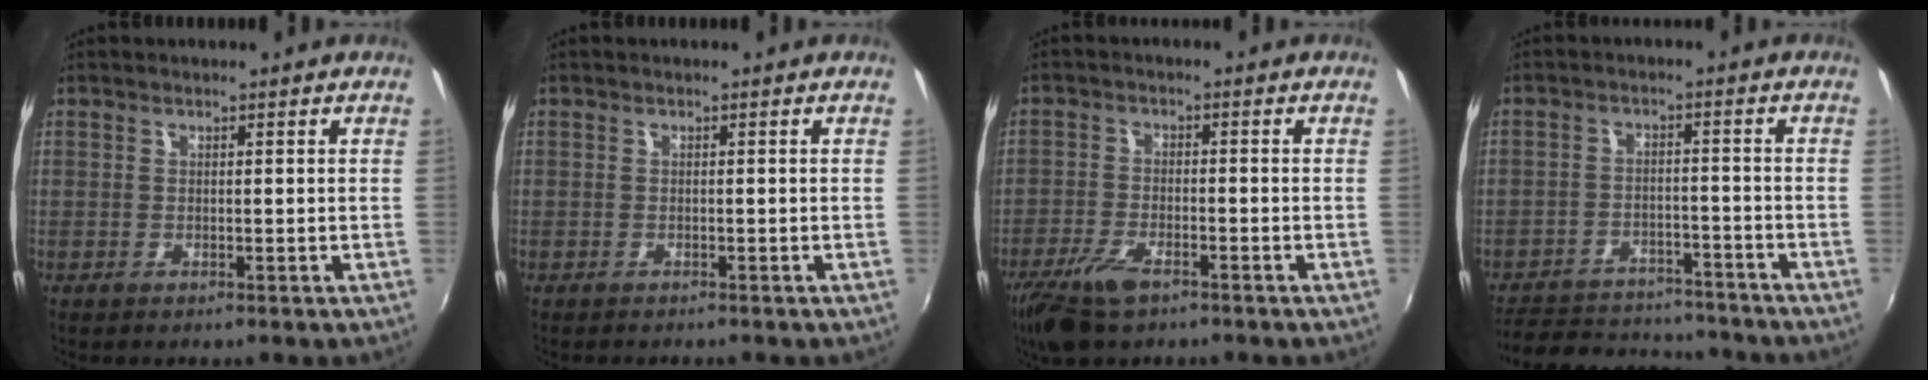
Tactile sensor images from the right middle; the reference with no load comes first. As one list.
[{"total": 0.5, "force": [-0.5, 0.2, 0.0], "torque": [-0.001, -0.002, -0.009]}, {"total": 8.5, "force": [-5.7, 3.4, 5.3], "torque": [-0.132, -0.021, -0.110]}, {"total": 16.7, "force": [-14.2, 6.7, 5.7], "torque": [-0.140, 0.014, -0.191]}]